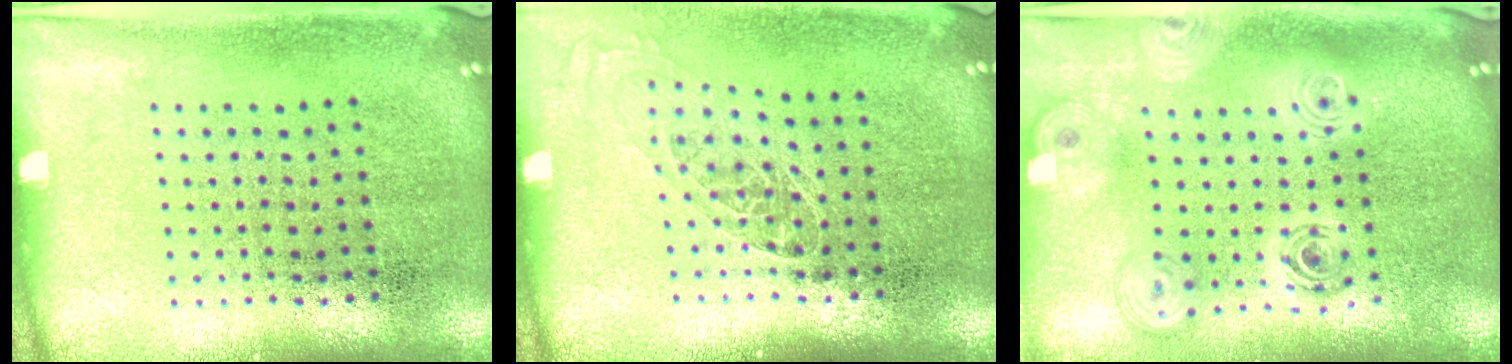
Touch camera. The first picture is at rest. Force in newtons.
{"total": 1.1, "press": 0.9, "slide": 0.6}
{"total": 2.4, "press": 1.9, "slide": 1.5}